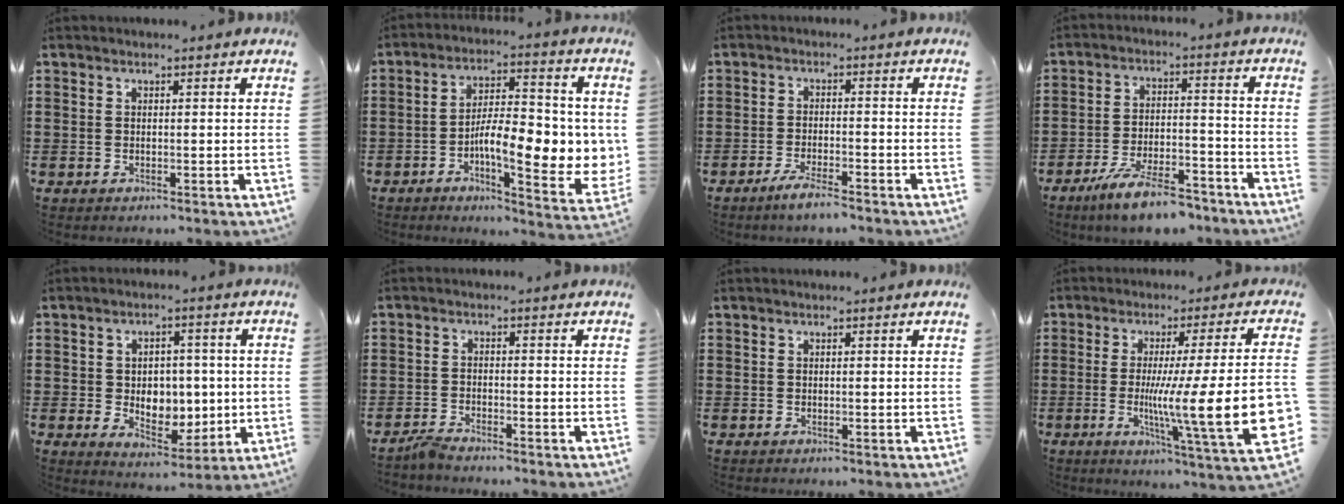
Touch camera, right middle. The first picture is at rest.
{"total": 10.1, "force": [-1.6, 3.2, 9.5], "torque": [-0.161, -0.024, -0.031]}
{"total": 3.4, "force": [-2.7, 0.1, 2.0], "torque": [-0.041, -0.001, -0.051]}
{"total": 8.7, "force": [-7.3, 1.4, 4.6], "torque": [-0.090, 0.007, -0.139]}
{"total": 5.6, "force": [0.4, 4.8, 2.9], "torque": [-0.051, 0.002, 0.004]}
{"total": 2.1, "force": [-2.0, 0.2, 0.7], "torque": [-0.022, 0.002, -0.042]}
{"total": 0.0}
{"total": 15.7, "force": [-3.2, 1.3, 15.3], "torque": [-0.277, -0.022, -0.053]}